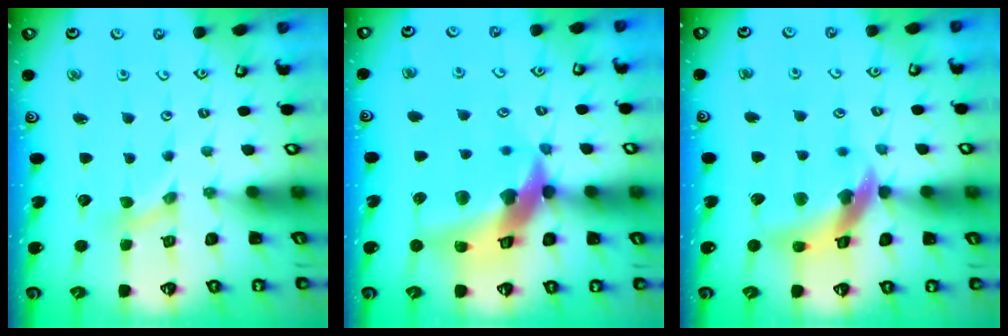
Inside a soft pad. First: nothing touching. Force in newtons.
{"total": 19.5, "press": 19.3, "slide": 2.8}
{"total": 14.1, "press": 14.1, "slide": 1.6}